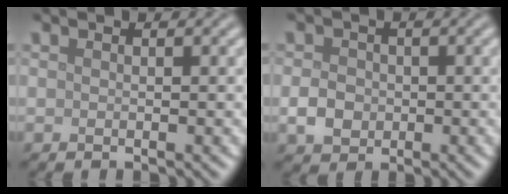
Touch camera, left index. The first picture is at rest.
{"total": 2.6, "force": [-0.4, 2.2, 1.3], "torque": [-0.025, -0.001, -0.013]}